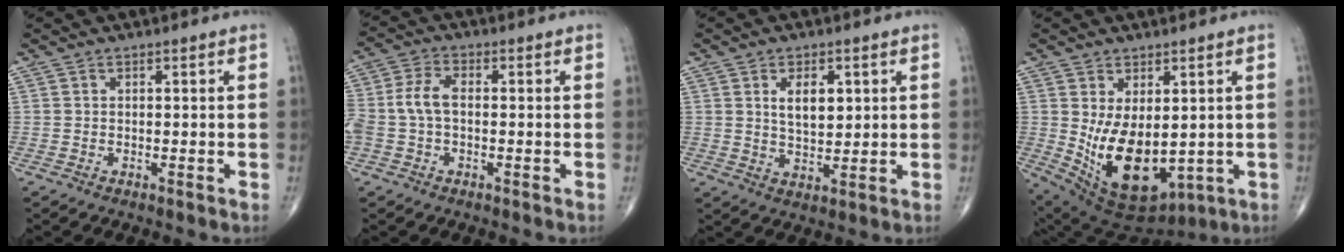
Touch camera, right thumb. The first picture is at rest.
{"total": 7.2, "force": [-0.5, 4.4, 5.7], "torque": [-0.138, 0.021, -0.014]}
{"total": 6.3, "force": [1.9, 3.4, 4.9], "torque": [-0.067, -0.013, 0.036]}
{"total": 14.7, "force": [-0.3, 8.5, 12.0], "torque": [-0.192, -0.020, 0.030]}